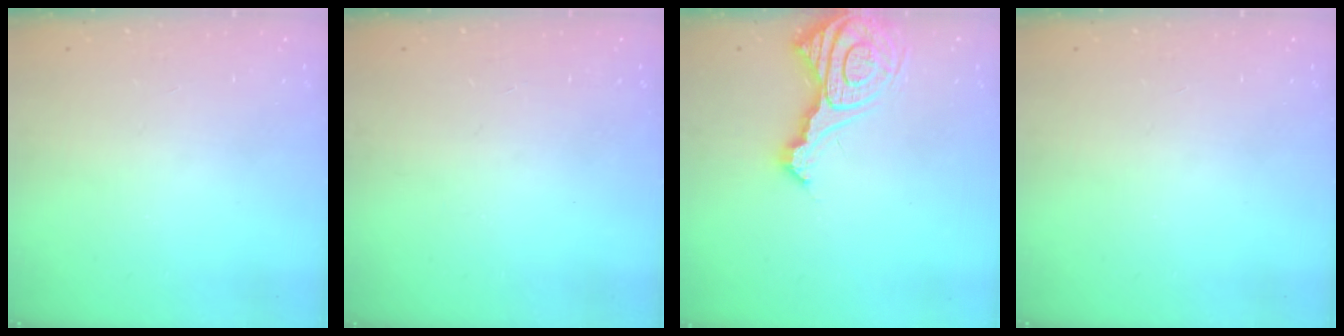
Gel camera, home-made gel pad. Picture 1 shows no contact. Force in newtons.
{"total": 0.0}
{"total": 16.3, "press": 16.2, "slide": 1.7}
{"total": 0.0}